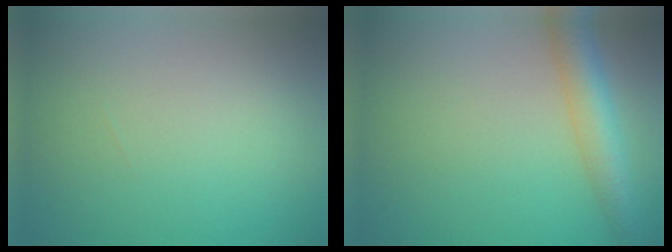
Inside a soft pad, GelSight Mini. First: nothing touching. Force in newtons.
{"total": 5.3, "press": 5.3, "slide": 0.2}